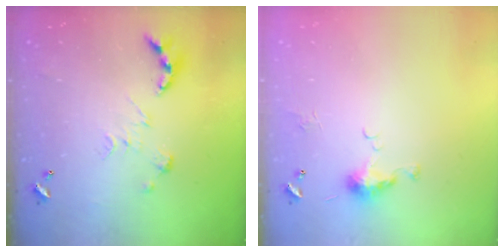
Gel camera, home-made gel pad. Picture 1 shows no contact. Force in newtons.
{"total": 5.0, "press": 5.0, "slide": 0.7}